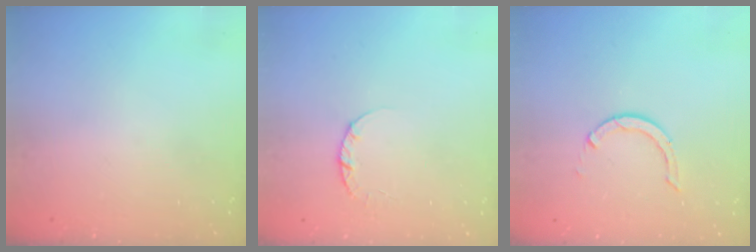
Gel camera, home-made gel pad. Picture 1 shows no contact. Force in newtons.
{"total": 2.4, "press": 2.4, "slide": 0.3}
{"total": 2.9, "press": 2.9, "slide": 0.4}